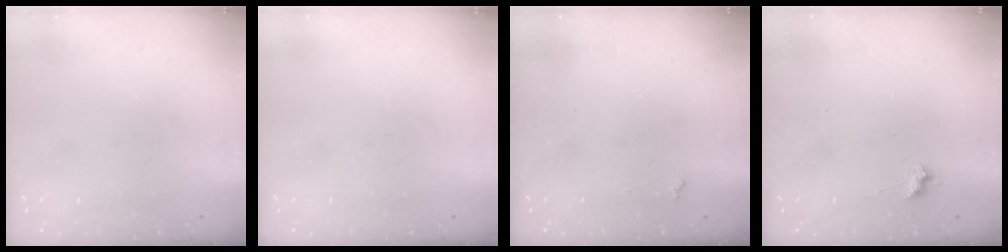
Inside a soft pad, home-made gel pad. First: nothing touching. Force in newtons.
{"total": 0.0}
{"total": 2.7, "press": 2.6, "slide": 0.4}
{"total": 4.2, "press": 4.1, "slide": 0.6}